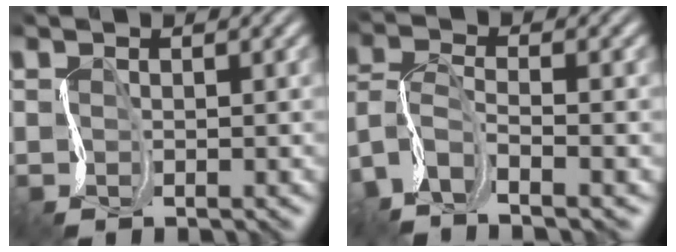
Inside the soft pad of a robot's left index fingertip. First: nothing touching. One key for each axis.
{"total": 6.1, "fx": -3.7, "fy": 2.4, "fz": 4.3, "tx": -0.095, "ty": -0.008, "tz": -0.079}